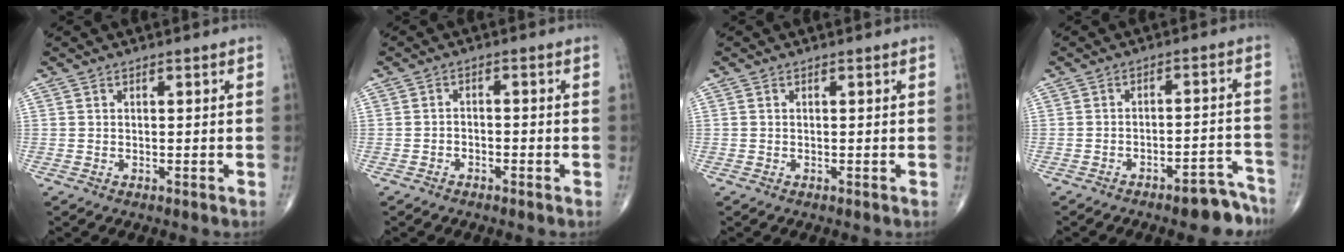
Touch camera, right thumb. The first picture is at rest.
{"total": 1.6, "force": [-1.1, 0.9, 0.6], "torque": [-0.007, 0.012, -0.021]}
{"total": 0.0}
{"total": 7.5, "force": [-5.9, 2.6, 3.8], "torque": [-0.029, 0.060, -0.078]}